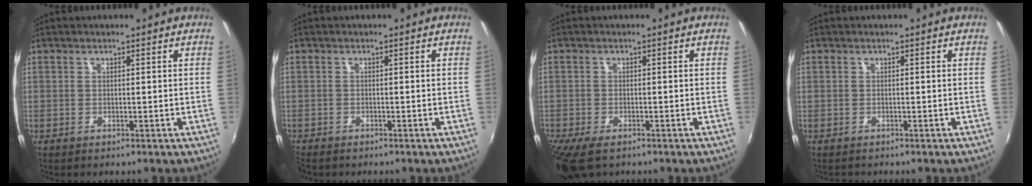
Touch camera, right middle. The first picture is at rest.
{"total": 1.4, "force": [-1.3, 0.5, 0.2], "torque": [-0.010, -0.006, -0.027]}
{"total": 6.5, "force": [-4.6, 2.4, 3.8], "torque": [-0.094, -0.031, -0.085]}
{"total": 0.5, "force": [-0.5, 0.2, 0.0], "torque": [-0.001, 0.000, -0.009]}